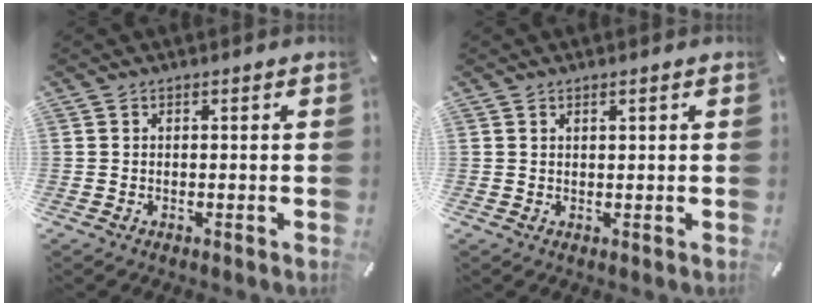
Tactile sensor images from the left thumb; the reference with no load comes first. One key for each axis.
{"total": 0.8, "fx": 0.5, "fy": 0.3, "fz": 0.5, "tx": -0.010, "ty": 0.000, "tz": 0.009}